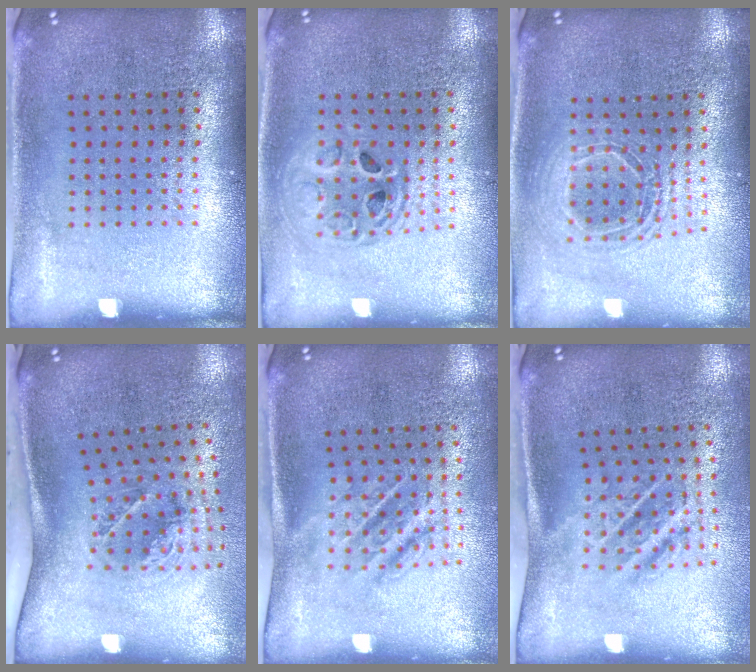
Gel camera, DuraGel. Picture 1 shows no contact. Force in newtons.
{"total": 1.4, "press": 1.2, "slide": 0.7}
{"total": 1.5, "press": 1.3, "slide": 0.7}
{"total": 1.9, "press": 1.2, "slide": 1.4}
{"total": 1.7, "press": 1.1, "slide": 1.2}
{"total": 1.8, "press": 1.1, "slide": 1.4}